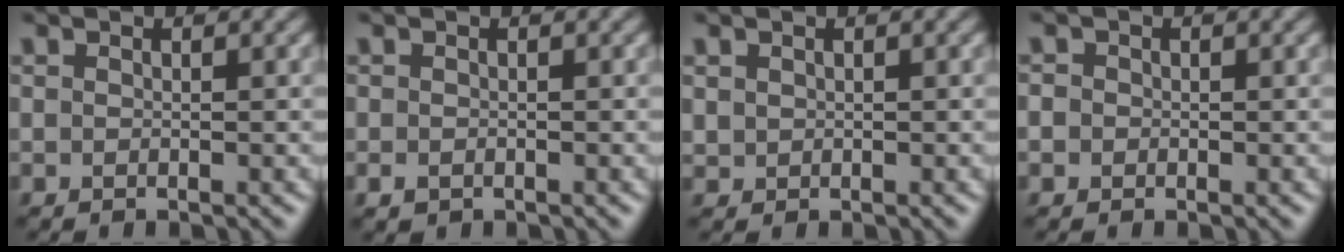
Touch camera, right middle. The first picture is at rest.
{"total": 0.9, "force": [-0.5, 0.6, 0.4], "torque": [-0.007, -0.005, -0.008]}
{"total": 0.7, "force": [0.3, 0.6, 0.1], "torque": [-0.001, -0.003, 0.011]}
{"total": 1.1, "force": [-0.1, 1.0, 0.3], "torque": [-0.004, -0.002, -0.004]}